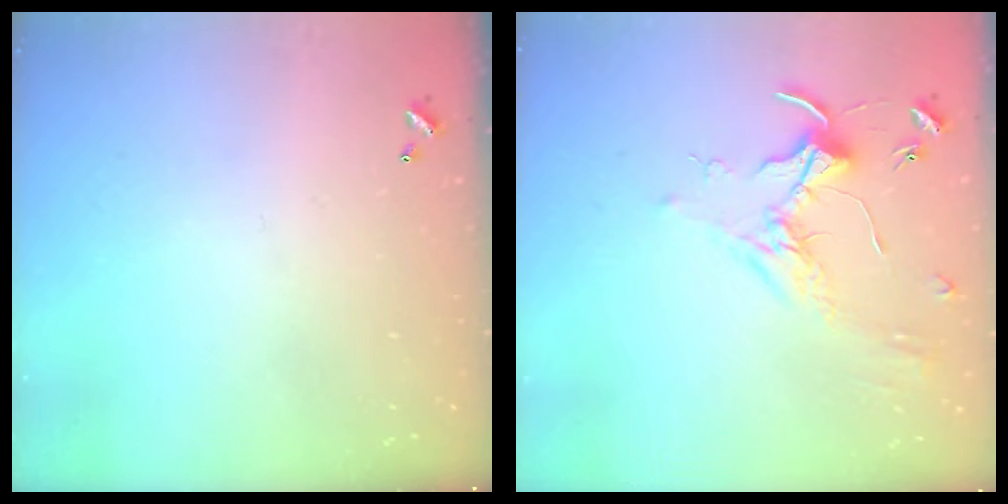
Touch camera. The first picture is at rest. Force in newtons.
{"total": 1.7, "press": 1.7, "slide": 0.4}